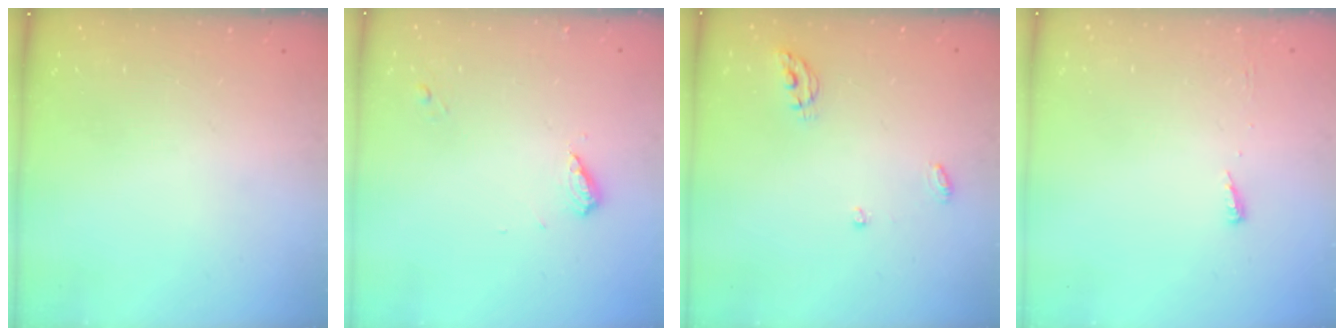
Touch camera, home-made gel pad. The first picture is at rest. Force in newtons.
{"total": 6.4, "press": 6.4, "slide": 0.7}
{"total": 4.9, "press": 4.8, "slide": 0.4}
{"total": 3.7, "press": 3.7, "slide": 0.5}